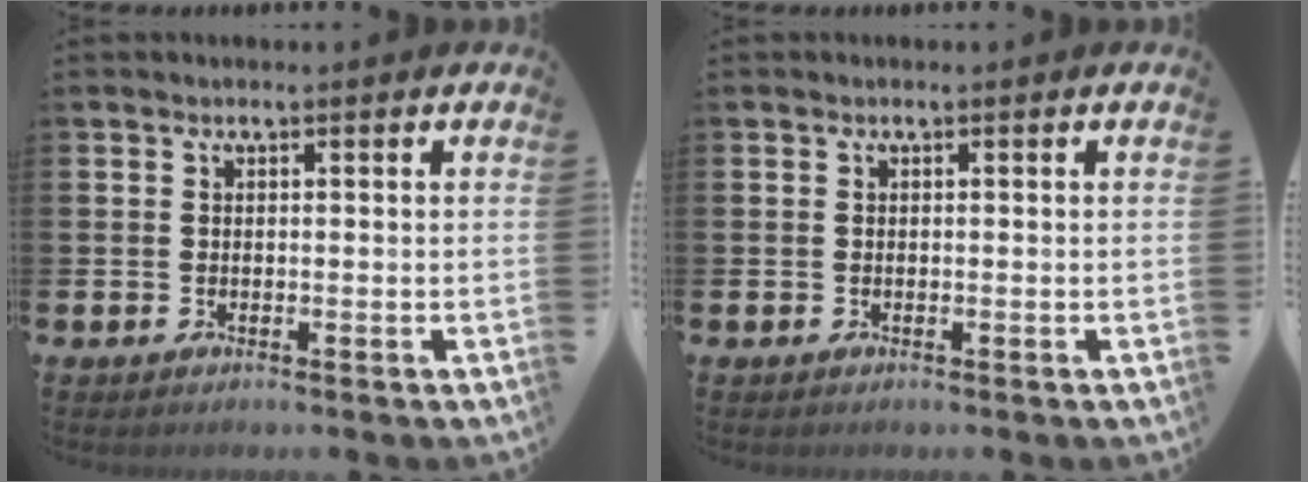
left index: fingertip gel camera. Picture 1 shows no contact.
{"total": 0.0}